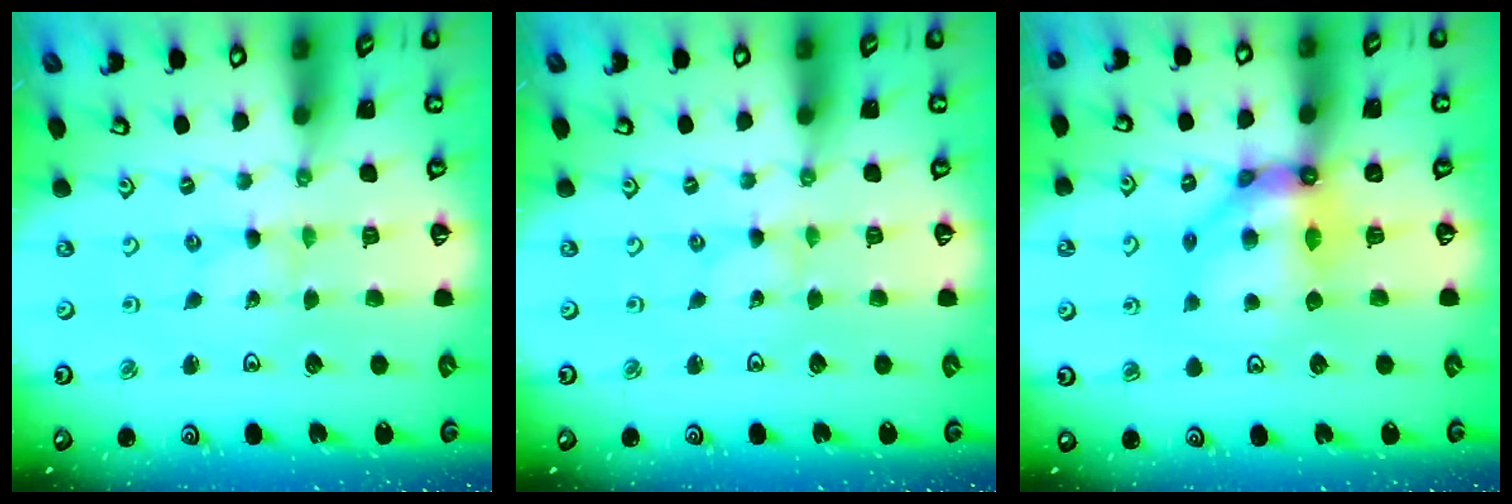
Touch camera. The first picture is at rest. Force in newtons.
{"total": 0.0}
{"total": 11.0, "press": 10.9, "slide": 1.5}